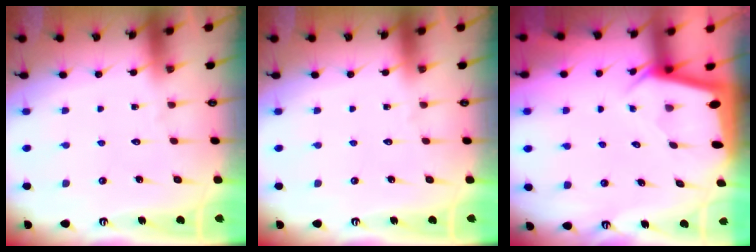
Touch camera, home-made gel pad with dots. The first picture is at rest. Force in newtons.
{"total": 0.0}
{"total": 2.4, "press": 2.4, "slide": 0.1}